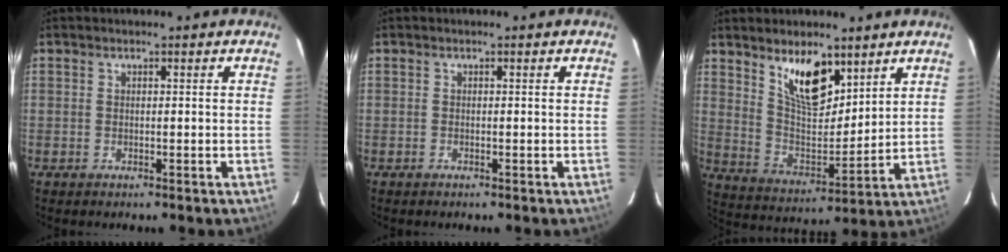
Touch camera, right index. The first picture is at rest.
{"total": 0.0}
{"total": 12.2, "force": [7.7, 5.1, 7.9], "torque": [-0.136, -0.006, 0.151]}